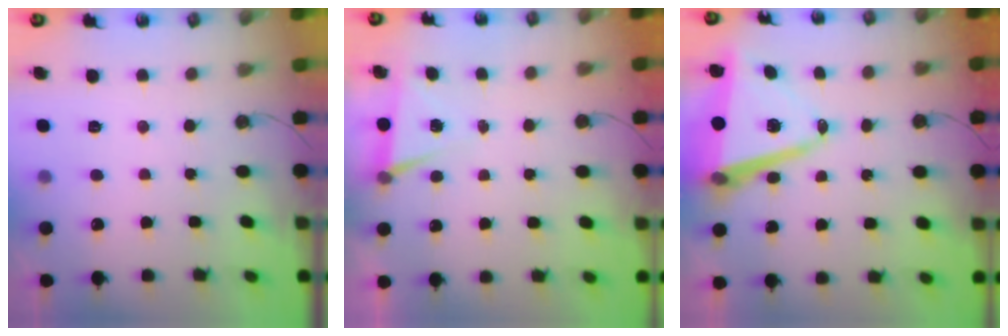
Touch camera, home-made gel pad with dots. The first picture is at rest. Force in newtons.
{"total": 5.2, "press": 2.7, "slide": 4.4}
{"total": 13.3, "press": 12.9, "slide": 3.2}